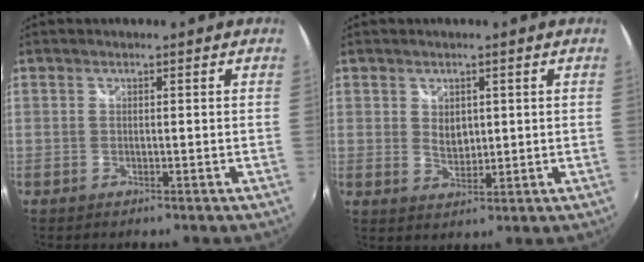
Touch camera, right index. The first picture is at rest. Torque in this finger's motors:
{"motor_torque": [0.22, -0.13, 0.29, 0.06]}